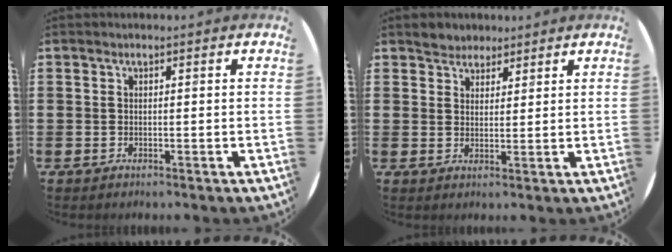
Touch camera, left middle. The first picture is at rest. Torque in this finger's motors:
{"motor_torque": [0.24, -0.19, 0.04, 0.01]}